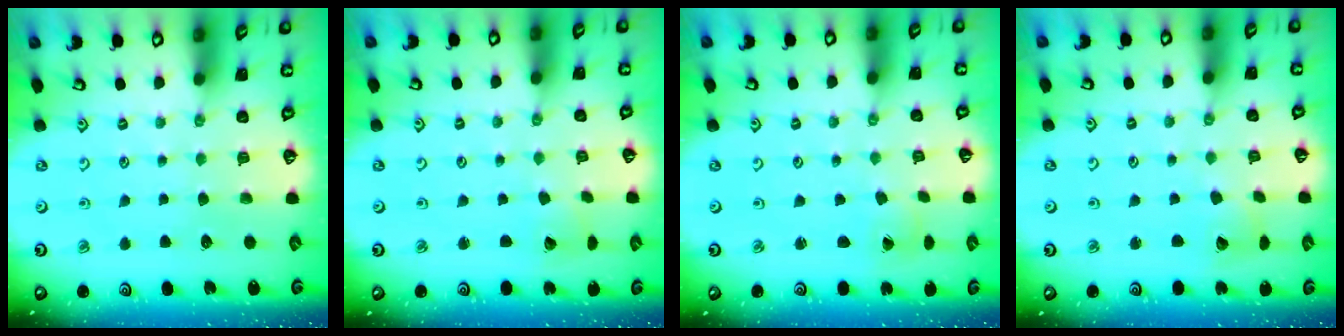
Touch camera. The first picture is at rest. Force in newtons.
{"total": 2.3, "press": 2.3, "slide": 0.3}
{"total": 1.8, "press": 1.8, "slide": 0.1}
{"total": 4.8, "press": 4.8, "slide": 0.5}